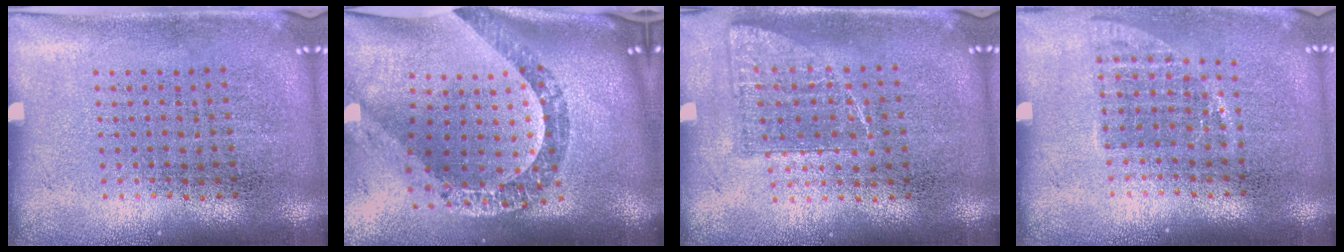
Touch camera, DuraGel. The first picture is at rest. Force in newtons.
{"total": 2.5, "press": 2.0, "slide": 1.5}
{"total": 0.8, "press": 0.8, "slide": 0.1}
{"total": 1.1, "press": 0.9, "slide": 0.6}